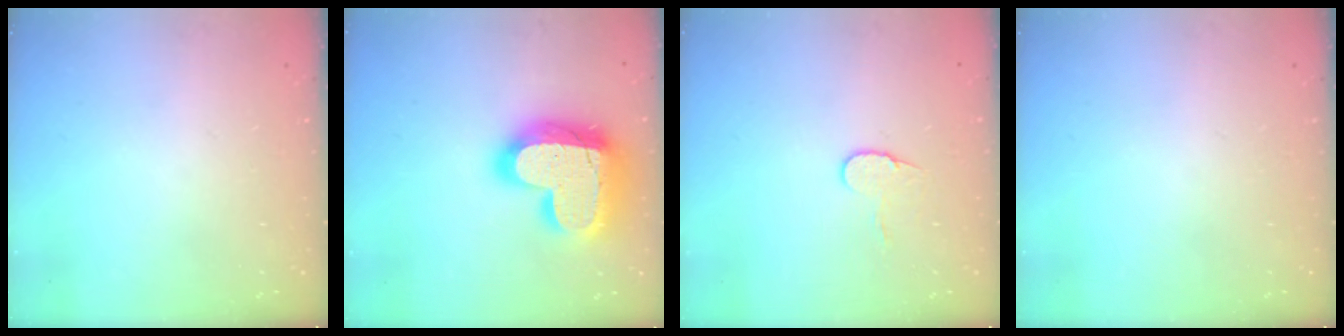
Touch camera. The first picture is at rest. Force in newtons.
{"total": 26.7, "press": 26.6, "slide": 1.8}
{"total": 7.3, "press": 7.3, "slide": 0.4}
{"total": 0.0}